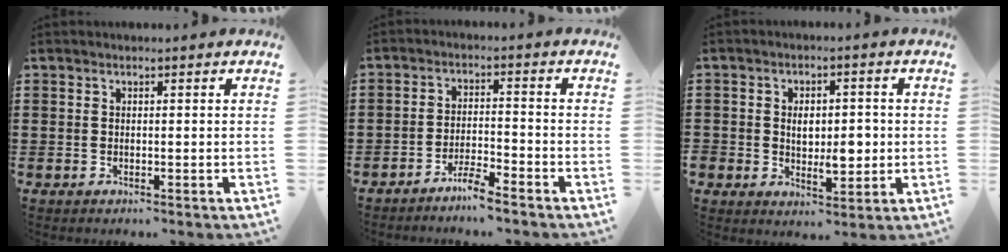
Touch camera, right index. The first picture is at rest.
{"total": 3.7, "force": [-3.4, -0.2, 1.4], "torque": [-0.033, 0.001, -0.068]}
{"total": 5.3, "force": [-0.2, 3.5, 4.0], "torque": [-0.060, 0.001, -0.012]}